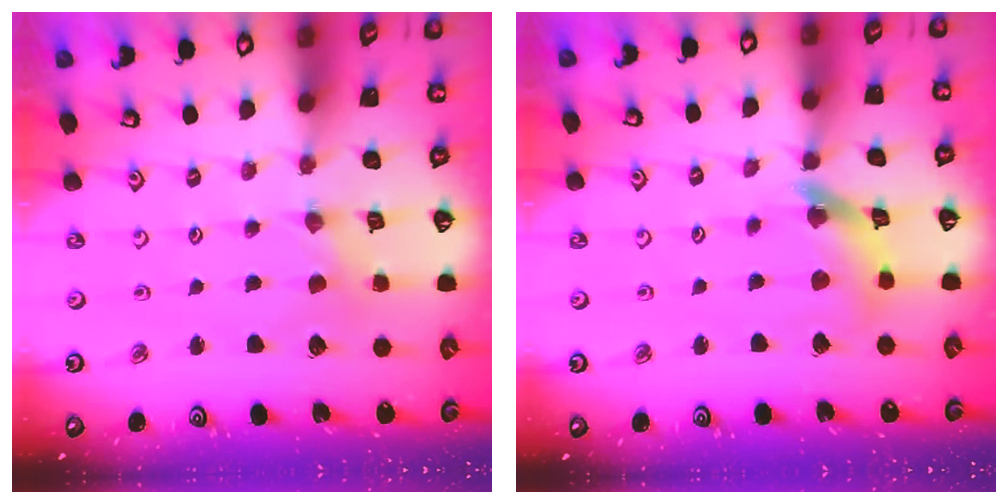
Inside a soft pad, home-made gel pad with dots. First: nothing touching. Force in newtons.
{"total": 10.1, "press": 10.1, "slide": 1.1}